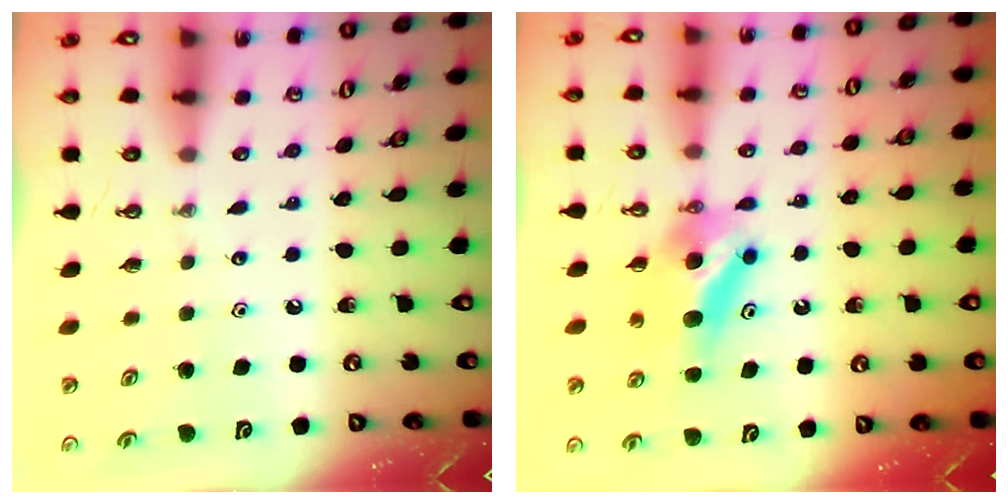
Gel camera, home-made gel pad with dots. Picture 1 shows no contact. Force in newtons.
{"total": 7.2, "press": 6.9, "slide": 2.0}